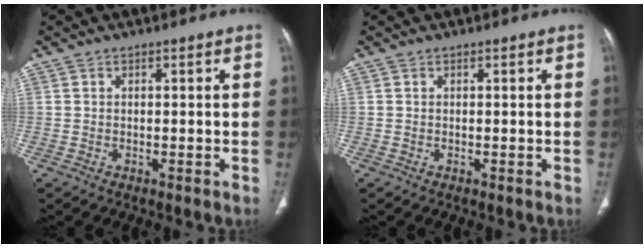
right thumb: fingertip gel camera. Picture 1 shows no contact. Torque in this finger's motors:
{"motor_torque": [-0.05, 0.06, -0.02, 0.02, 0.00]}